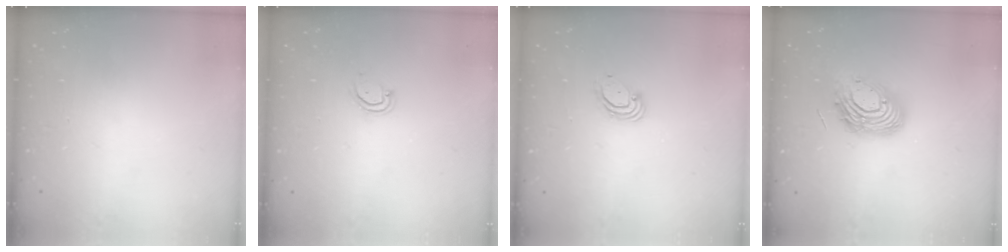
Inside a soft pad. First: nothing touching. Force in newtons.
{"total": 2.5, "press": 2.5, "slide": 0.1}
{"total": 3.8, "press": 3.8, "slide": 0.1}
{"total": 15.0, "press": 15.0, "slide": 1.2}